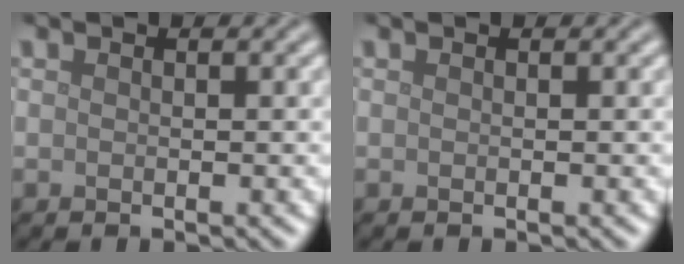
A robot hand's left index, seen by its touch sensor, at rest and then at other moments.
{"total": 0.0}